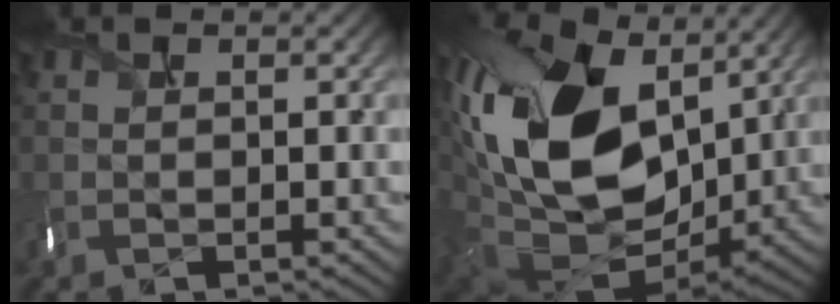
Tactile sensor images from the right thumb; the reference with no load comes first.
{"total": 20.0, "force": [4.0, 13.9, 13.8], "torque": [-0.313, -0.009, 0.086]}